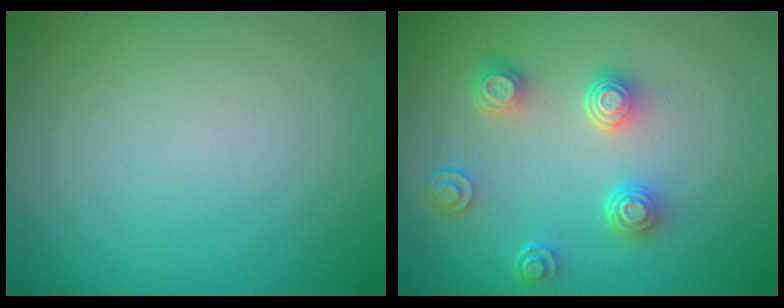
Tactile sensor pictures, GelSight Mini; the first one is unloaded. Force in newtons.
{"total": 3.9, "press": 3.0, "slide": 2.5}